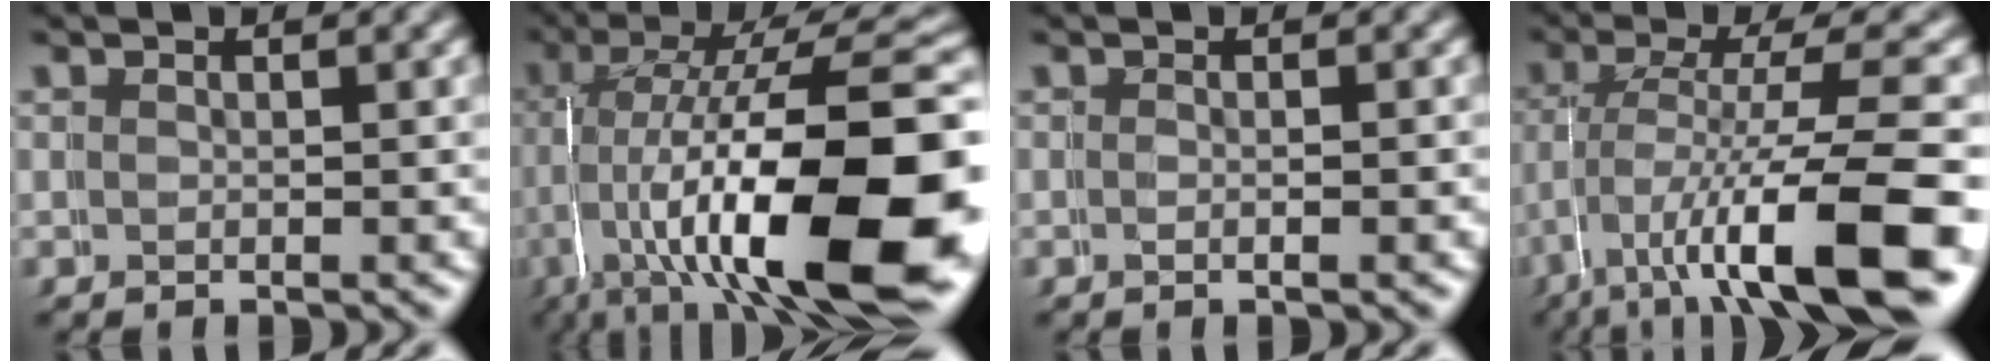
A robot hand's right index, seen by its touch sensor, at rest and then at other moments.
{"total": 17.2, "force": [-2.4, 7.5, 15.3], "torque": [-0.258, -0.030, -0.014]}
{"total": 0.0}
{"total": 9.8, "force": [-3.9, 2.7, 8.6], "torque": [-0.141, -0.025, -0.049]}